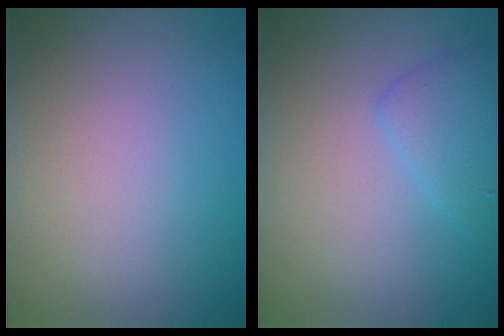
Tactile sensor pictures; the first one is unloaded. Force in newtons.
{"total": 2.0, "press": 2.0, "slide": 0.1}